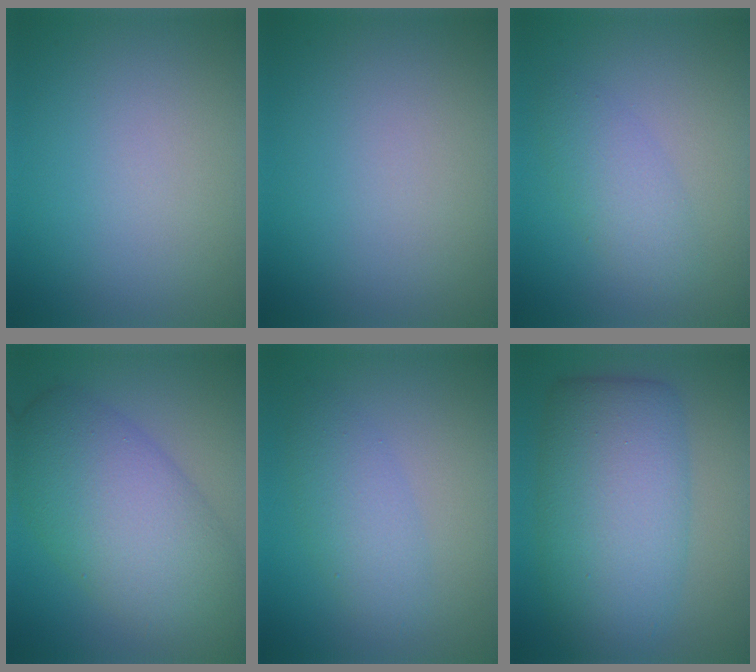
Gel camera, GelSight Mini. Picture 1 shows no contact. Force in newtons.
{"total": 0.0}
{"total": 2.8, "press": 2.8, "slide": 0.1}
{"total": 10.0, "press": 10.0, "slide": 0.2}
{"total": 3.1, "press": 3.1, "slide": 0.0}
{"total": 9.8, "press": 9.8, "slide": 0.1}